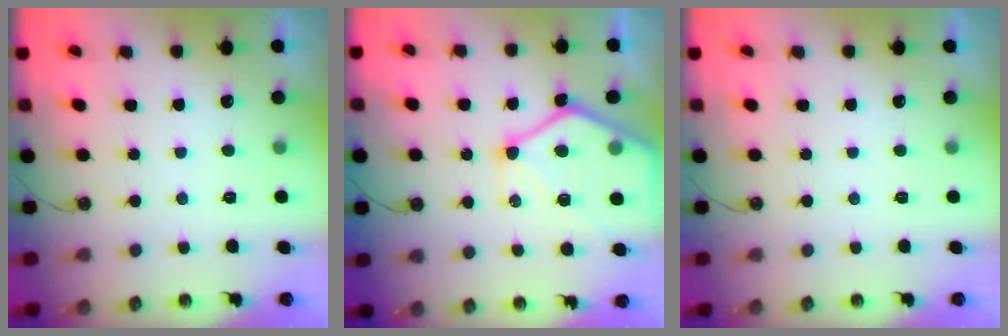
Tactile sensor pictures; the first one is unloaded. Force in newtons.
{"total": 17.8, "press": 17.7, "slide": 1.7}
{"total": 0.0}